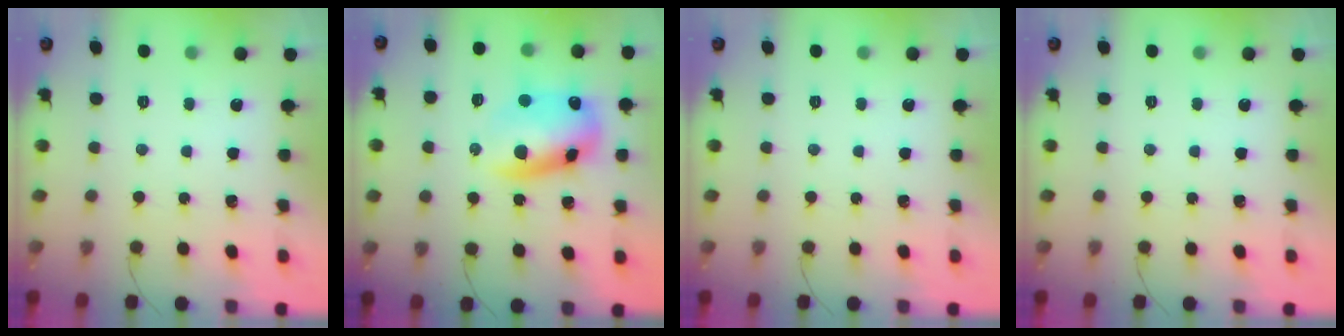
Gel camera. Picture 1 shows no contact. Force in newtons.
{"total": 12.7, "press": 12.5, "slide": 2.5}
{"total": 0.0}
{"total": 0.0}